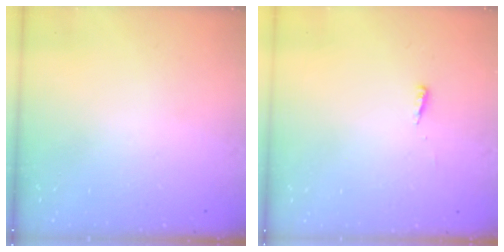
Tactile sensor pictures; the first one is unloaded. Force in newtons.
{"total": 3.1, "press": 3.0, "slide": 0.9}